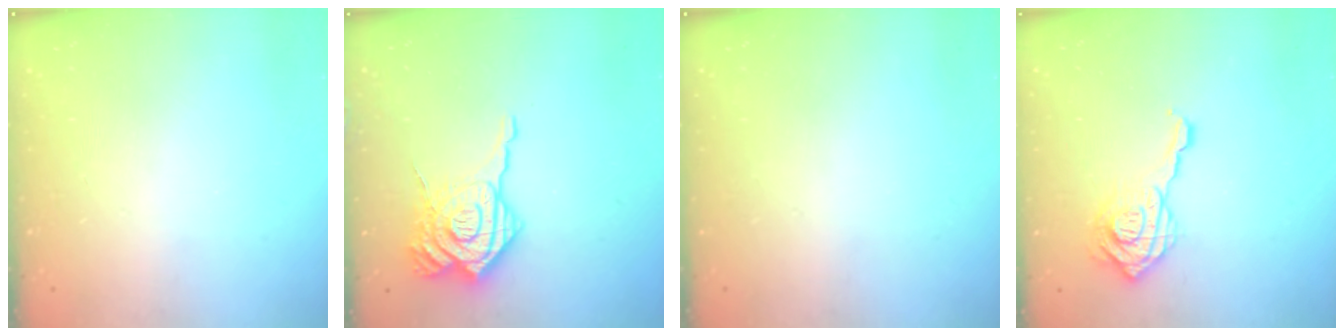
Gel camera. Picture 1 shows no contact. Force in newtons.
{"total": 19.3, "press": 19.2, "slide": 2.0}
{"total": 0.0}
{"total": 13.8, "press": 13.8, "slide": 1.3}